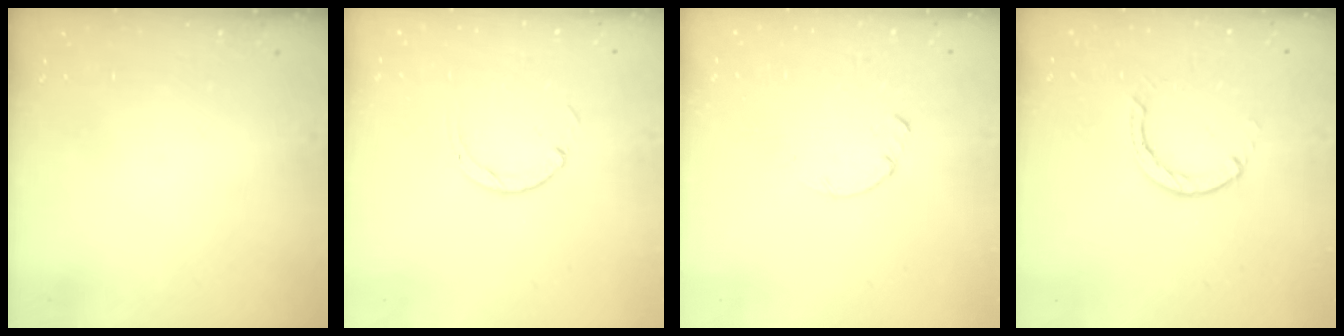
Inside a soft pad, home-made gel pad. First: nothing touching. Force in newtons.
{"total": 3.0, "press": 2.9, "slide": 0.4}
{"total": 0.0}
{"total": 3.2, "press": 3.1, "slide": 0.5}